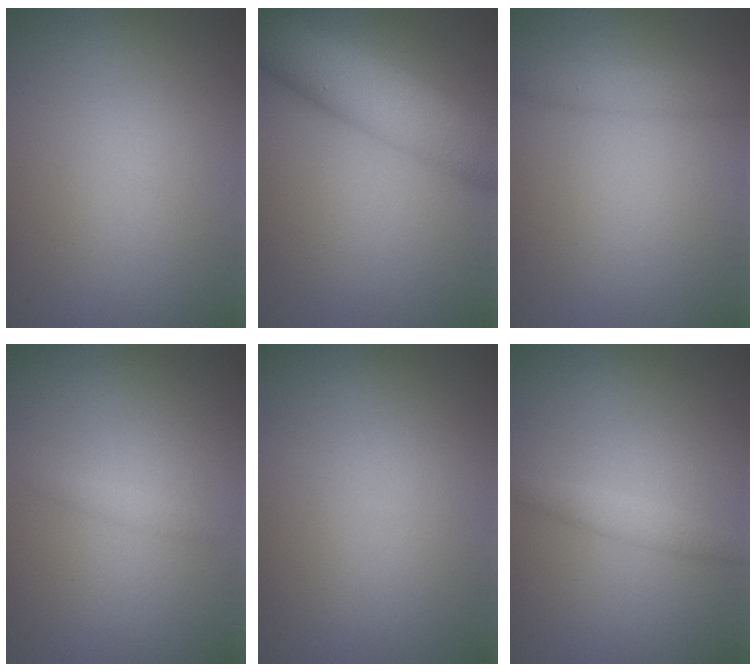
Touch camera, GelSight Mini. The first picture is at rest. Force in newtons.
{"total": 7.8, "press": 7.8, "slide": 0.4}
{"total": 1.7, "press": 1.7, "slide": 0.2}
{"total": 0.7, "press": 0.7, "slide": 0.0}
{"total": 0.0}
{"total": 1.5, "press": 1.5, "slide": 0.1}